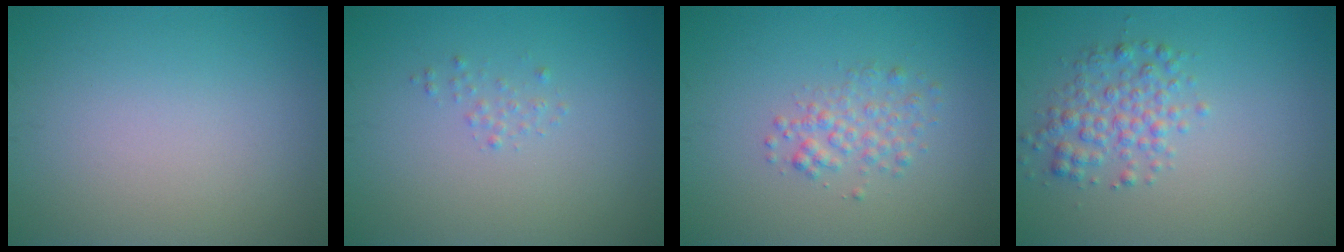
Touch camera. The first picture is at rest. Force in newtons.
{"total": 0.7, "press": 0.7, "slide": 0.1}
{"total": 2.1, "press": 2.1, "slide": 0.1}
{"total": 2.9, "press": 2.9, "slide": 0.1}